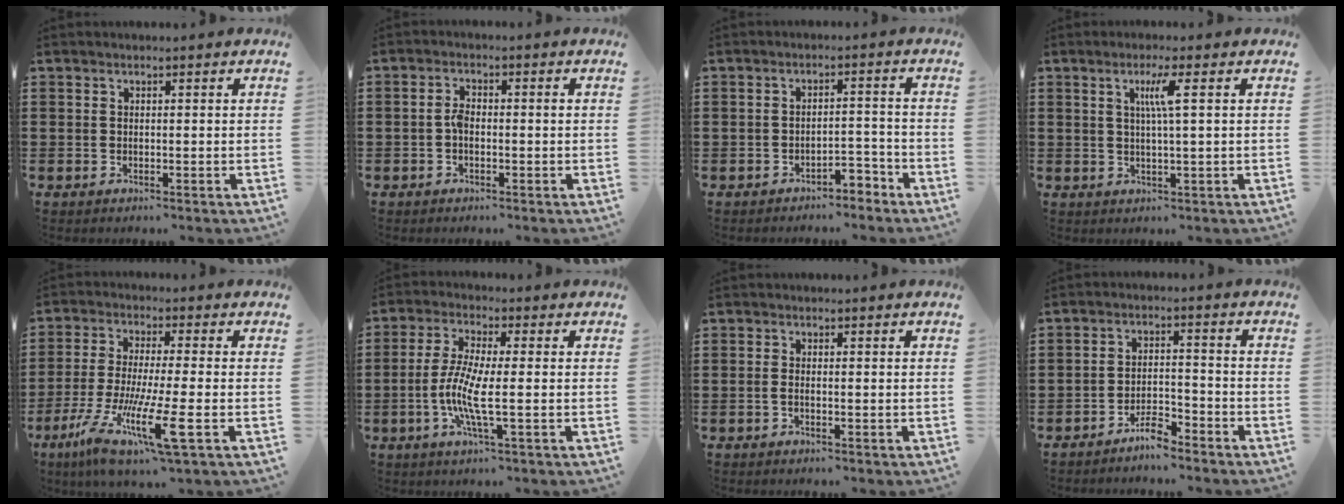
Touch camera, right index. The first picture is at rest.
{"total": 2.2, "force": [-0.4, 0.9, 2.0], "torque": [-0.046, -0.002, -0.011]}
{"total": 3.3, "force": [-3.1, 0.8, 0.6], "torque": [-0.017, 0.005, -0.064]}
{"total": 3.9, "force": [1.1, -0.3, 3.7], "torque": [-0.074, -0.004, 0.013]}
{"total": 11.6, "force": [-4.8, 1.3, 10.5], "torque": [-0.222, -0.019, -0.090]}
{"total": 7.6, "force": [-1.8, 1.1, 7.3], "torque": [-0.162, -0.018, -0.041]}
{"total": 0.9, "force": [-0.5, 0.2, 0.7], "torque": [-0.015, -0.003, -0.009]}
{"total": 4.2, "force": [-3.7, 1.0, 1.5], "torque": [-0.035, 0.009, -0.075]}